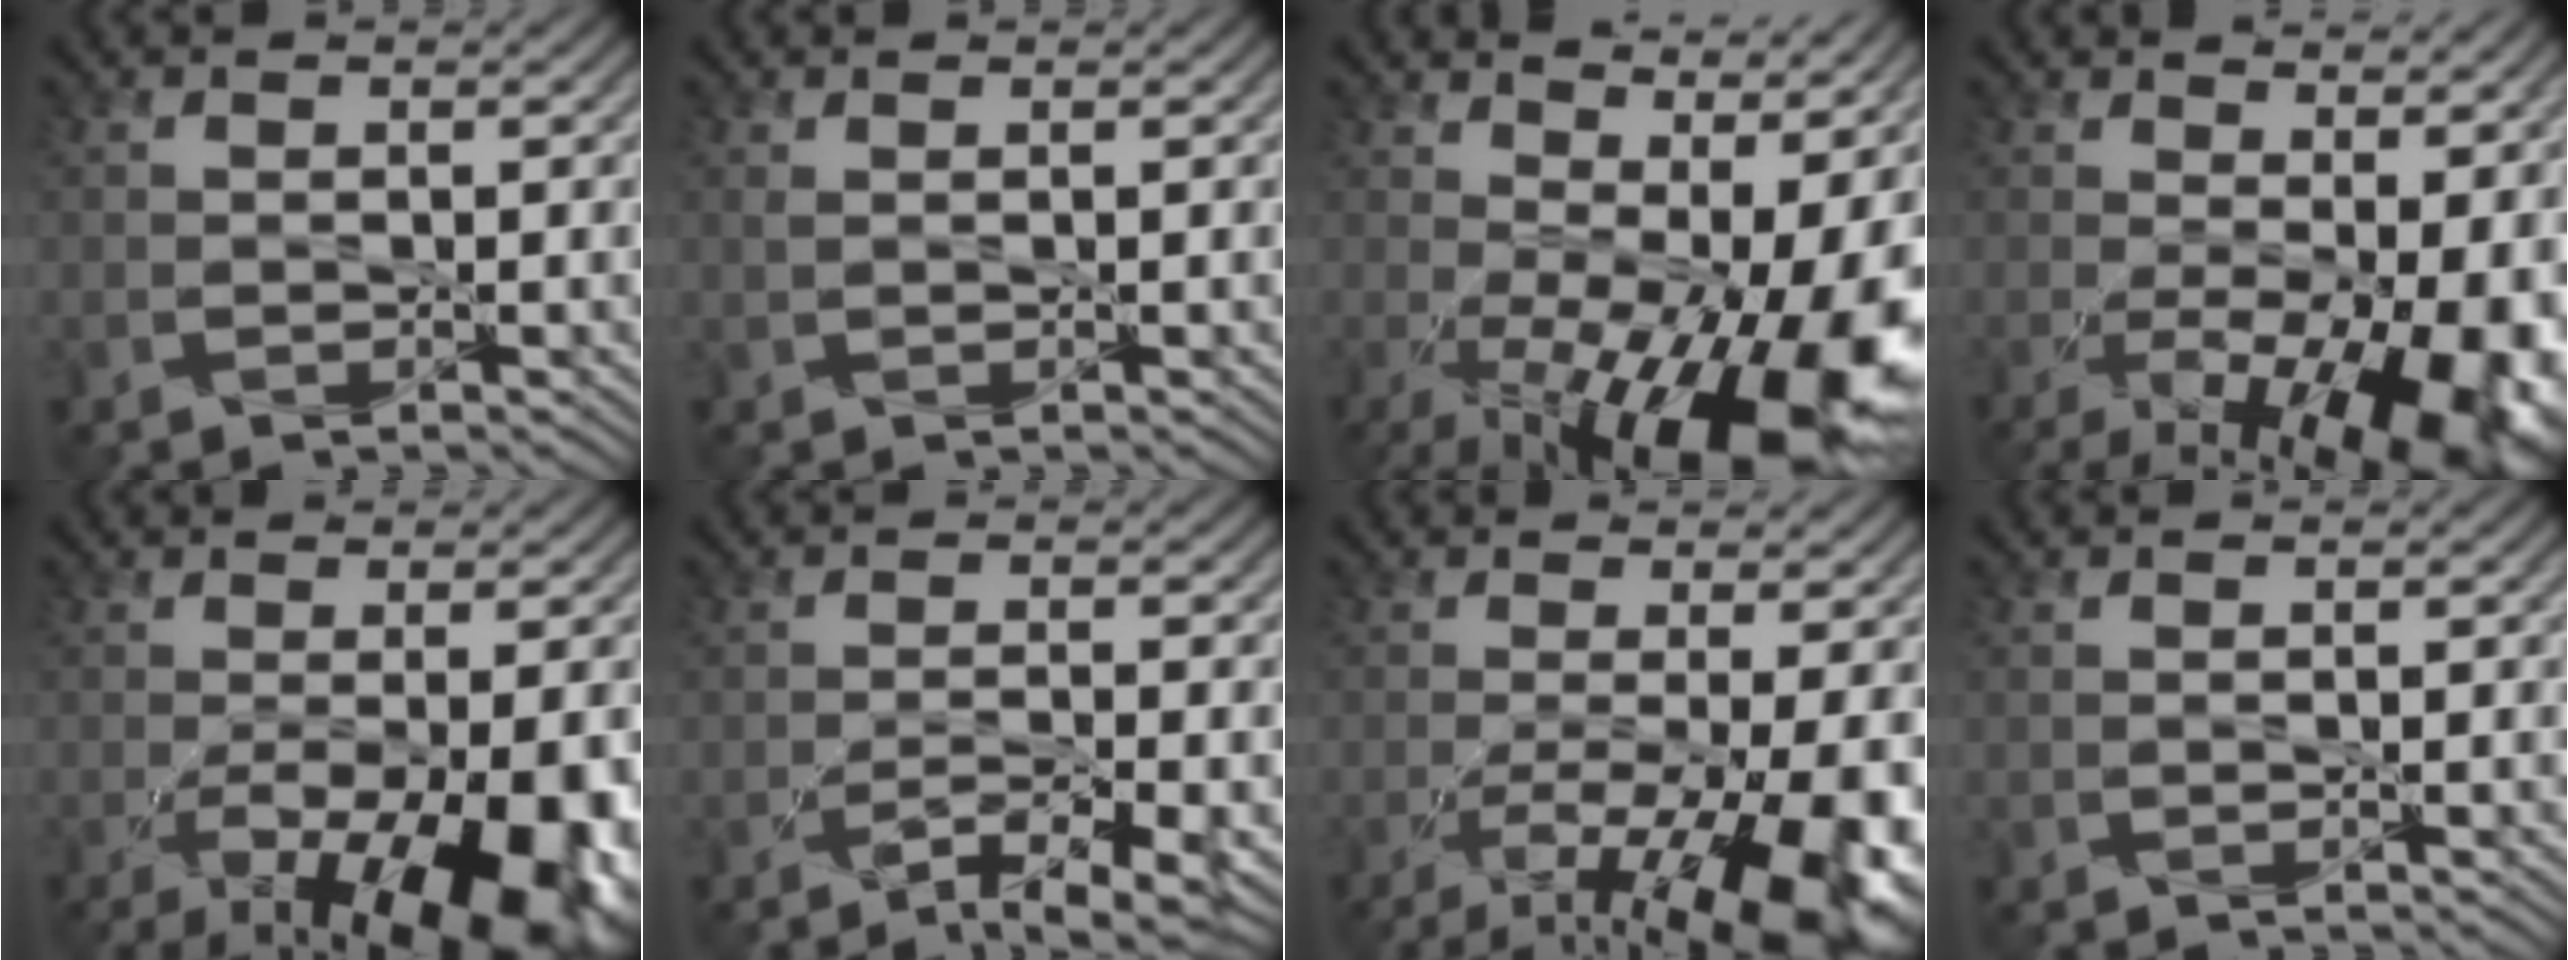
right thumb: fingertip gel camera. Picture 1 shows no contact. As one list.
[{"total": 0.6, "force": [0.4, 0.1, 0.5], "torque": [-0.013, 0.003, 0.007]}, {"total": 17.5, "force": [-1.3, 7.9, 15.6], "torque": [-0.209, -0.016, 0.006]}, {"total": 16.1, "force": [-3.2, 7.5, 13.9], "torque": [-0.199, -0.044, -0.009]}, {"total": 14.5, "force": [-5.7, 5.5, 12.1], "torque": [-0.184, -0.040, -0.053]}, {"total": 5.1, "force": [-3.3, 0.8, 3.9], "torque": [-0.062, -0.001, -0.053]}, {"total": 13.3, "force": [-5.3, 4.1, 11.4], "torque": [-0.185, -0.019, -0.068]}, {"total": 0.0}]